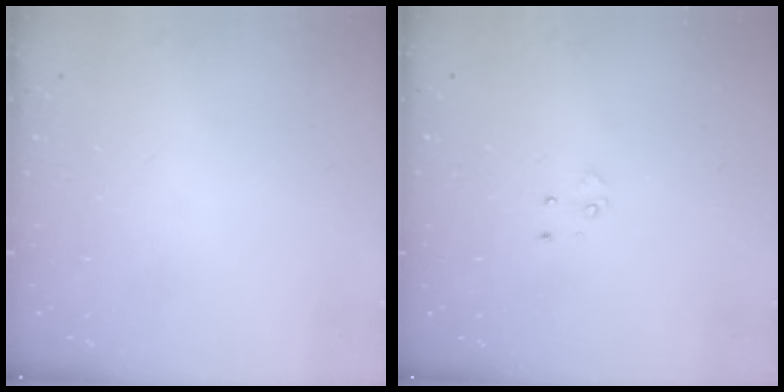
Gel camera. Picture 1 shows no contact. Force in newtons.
{"total": 3.3, "press": 3.2, "slide": 0.4}